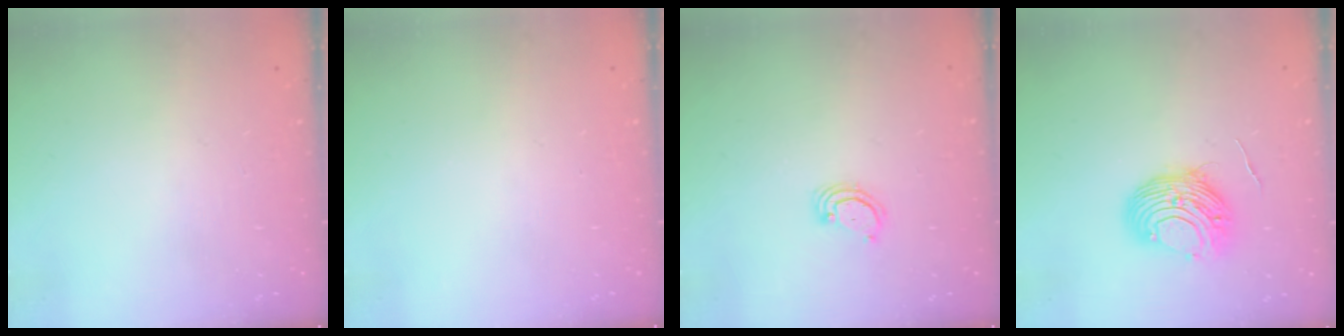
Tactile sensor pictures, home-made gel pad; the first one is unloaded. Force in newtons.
{"total": 0.0}
{"total": 2.9, "press": 2.9, "slide": 0.2}
{"total": 10.1, "press": 10.0, "slide": 0.9}